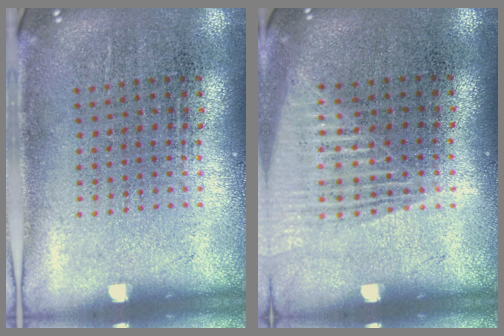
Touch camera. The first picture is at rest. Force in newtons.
{"total": 1.3, "press": 1.3, "slide": 0.2}